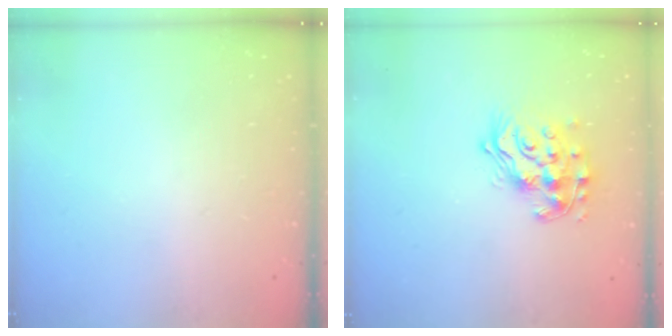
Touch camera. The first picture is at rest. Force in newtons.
{"total": 15.6, "press": 15.5, "slide": 1.3}